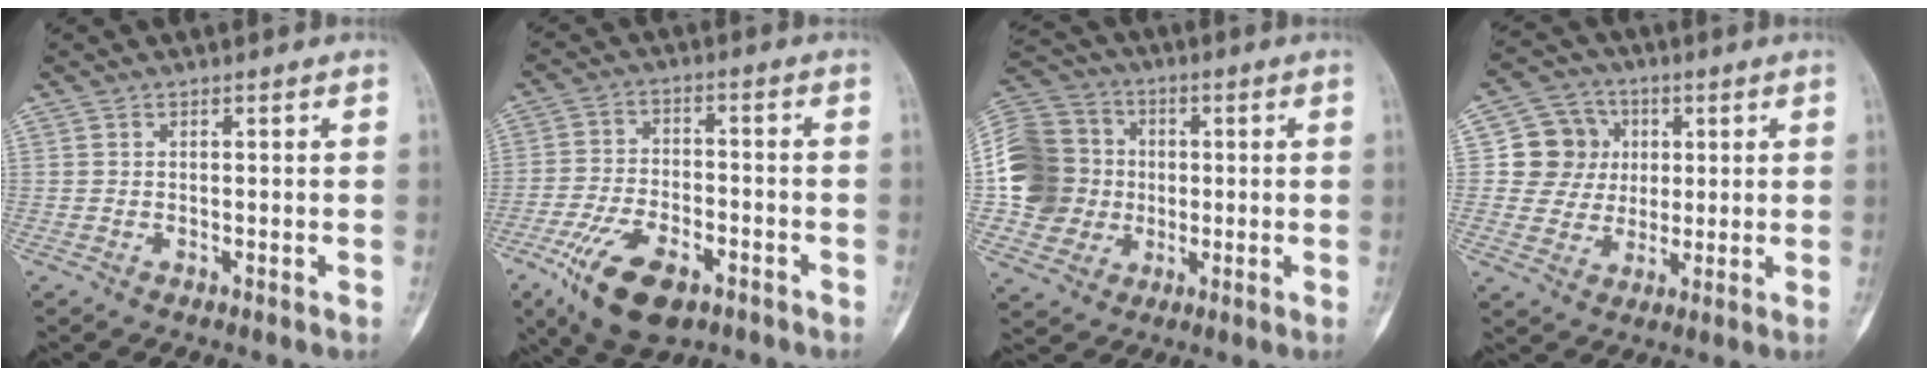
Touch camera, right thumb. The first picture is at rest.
{"total": 13.7, "force": [-7.4, 6.6, 9.5], "torque": [-0.172, 0.017, -0.126]}
{"total": 16.9, "force": [-0.3, 15.5, 6.7], "torque": [-0.114, 0.031, -0.002]}
{"total": 9.6, "force": [1.7, 9.2, 2.4], "torque": [0.005, 0.007, 0.027]}